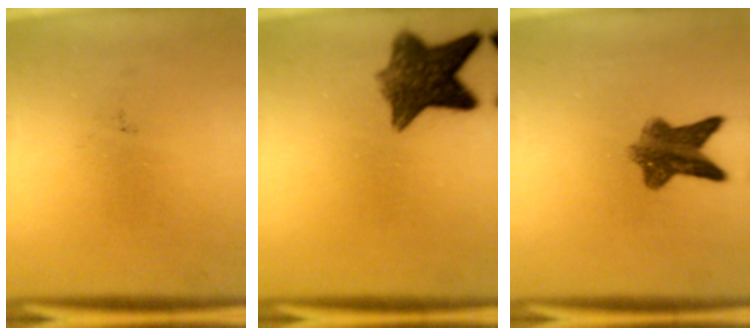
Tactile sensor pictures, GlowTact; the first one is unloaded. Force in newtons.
{"total": 8.8}
{"total": 7.1}